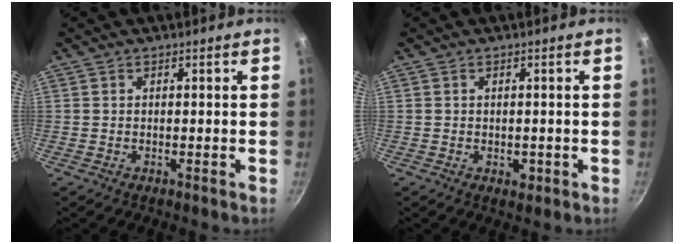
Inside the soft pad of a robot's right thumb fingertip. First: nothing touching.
{"total": 2.0, "force": [-0.6, 1.3, 1.3], "torque": [-0.016, -0.002, -0.005]}